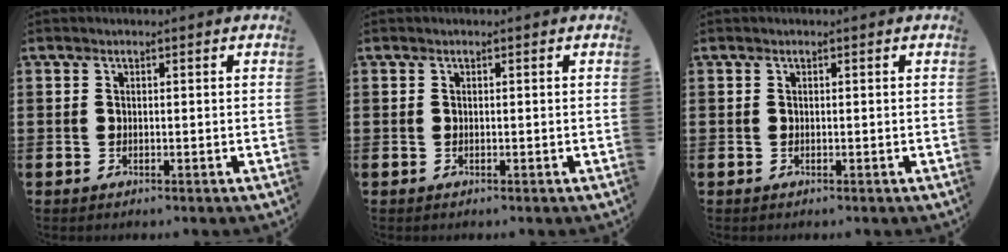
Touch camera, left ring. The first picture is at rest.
{"total": 0.0}
{"total": 0.0}